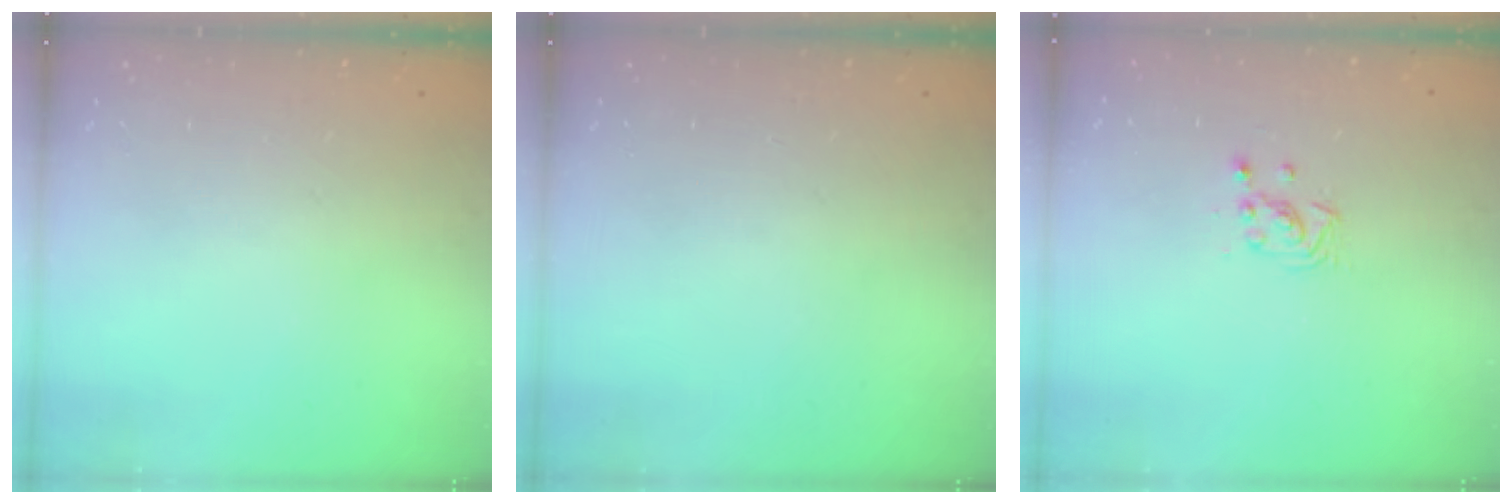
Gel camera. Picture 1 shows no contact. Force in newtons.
{"total": 0.0}
{"total": 3.0, "press": 2.9, "slide": 0.5}